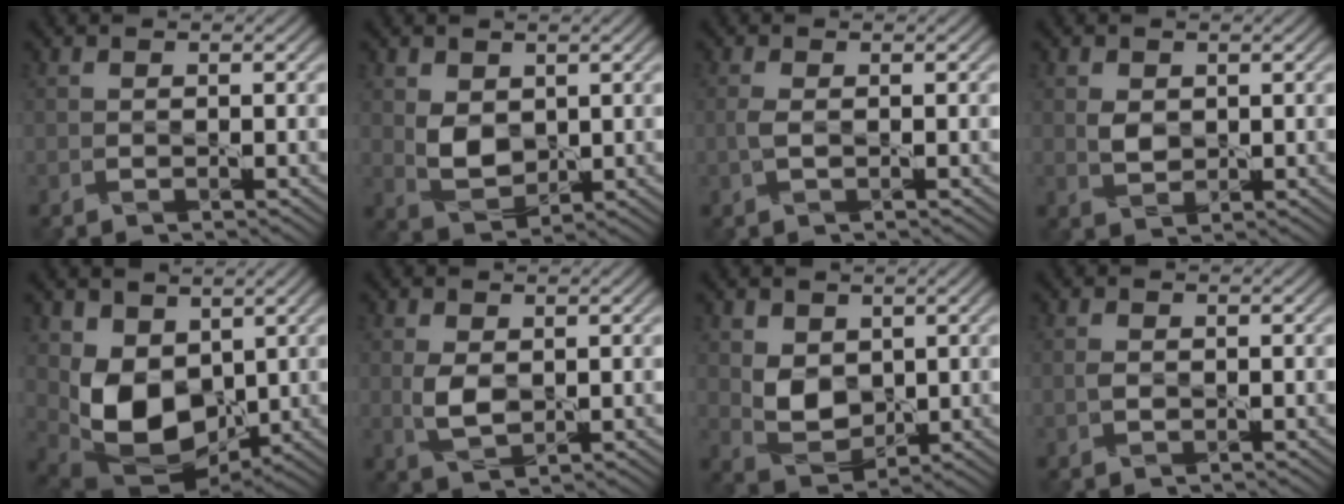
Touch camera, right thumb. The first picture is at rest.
{"total": 4.4, "force": [1.2, 3.1, 2.8], "torque": [-0.067, -0.006, 0.028]}
{"total": 1.4, "force": [-0.1, 0.5, 1.3], "torque": [-0.035, 0.002, -0.003]}
{"total": 2.2, "force": [0.6, 1.6, 1.4], "torque": [-0.035, -0.002, 0.013]}
{"total": 9.3, "force": [1.6, 6.6, 6.4], "torque": [-0.149, -0.025, 0.034]}
{"total": 3.3, "force": [0.4, 1.9, 2.6], "torque": [-0.062, -0.004, 0.012]}
{"total": 4.8, "force": [1.4, 3.5, 2.9], "torque": [-0.069, -0.009, 0.034]}
{"total": 0.9, "force": [-0.1, 0.6, 0.7], "torque": [-0.016, -0.001, -0.003]}